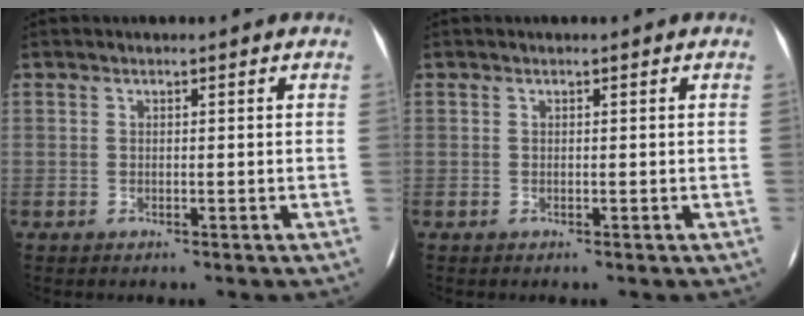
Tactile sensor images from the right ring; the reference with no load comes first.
{"total": 0.0}